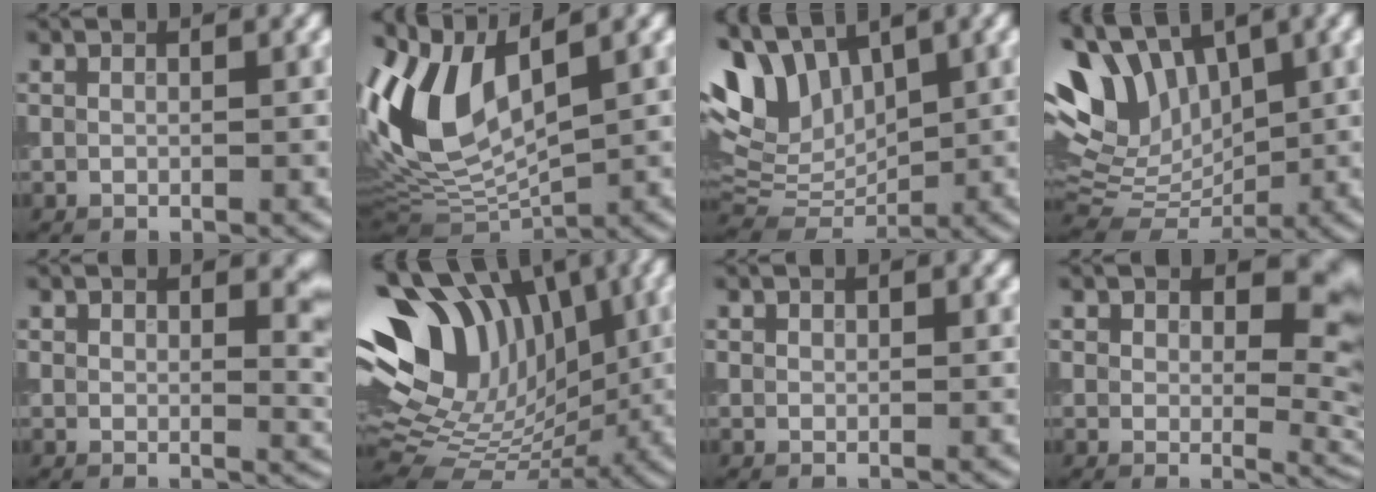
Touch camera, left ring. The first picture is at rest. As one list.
[{"total": 8.8, "force": [2.6, 4.4, 7.2], "torque": [-0.161, 0.003, 0.051]}, {"total": 8.1, "force": [4.1, 4.6, 5.3], "torque": [-0.112, 0.002, 0.077]}, {"total": 9.6, "force": [4.3, 5.7, 6.4], "torque": [-0.127, 0.011, 0.077]}, {"total": 3.7, "force": [2.0, 1.6, 2.7], "torque": [-0.023, -0.003, 0.032]}, {"total": 14.0, "force": [4.1, 9.6, 9.4], "torque": [-0.184, 0.017, 0.075]}, {"total": 1.0, "force": [0.8, 0.4, 0.2], "torque": [-0.002, 0.000, 0.016]}, {"total": 7.0, "force": [2.9, 3.9, 5.1], "torque": [-0.063, -0.011, 0.048]}]